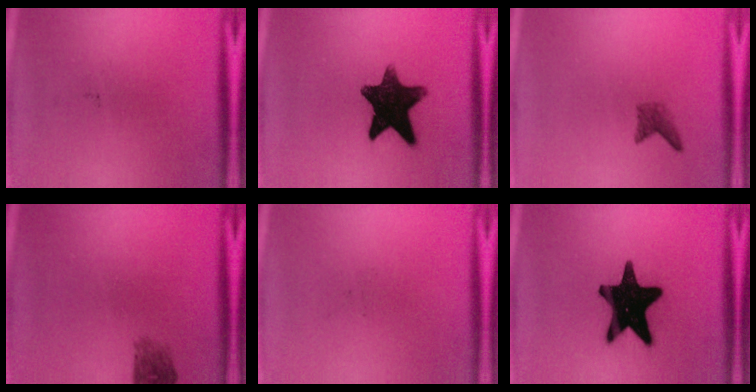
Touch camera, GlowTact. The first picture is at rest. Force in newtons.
{"total": 12.9}
{"total": 1.7}
{"total": 2.2}
{"total": 0.0}
{"total": 19.5}